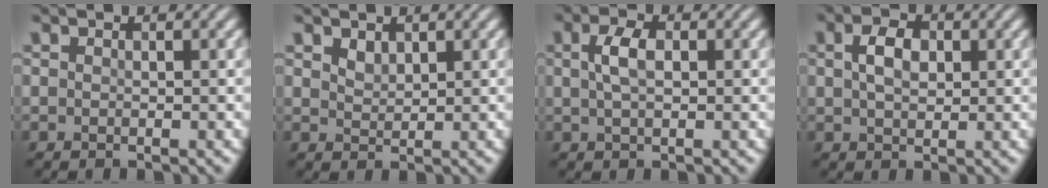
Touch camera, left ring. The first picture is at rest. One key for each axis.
{"total": 1.3, "fx": 1.0, "fy": 0.7, "fz": 0.5, "tx": -0.012, "ty": -0.002, "tz": 0.023}
{"total": 2.6, "fx": 0.5, "fy": 1.4, "fz": 2.2, "tx": -0.048, "ty": 0.004, "tz": 0.007}
{"total": 3.1, "fx": 0.7, "fy": 1.9, "fz": 2.3, "tx": -0.047, "ty": 0.004, "tz": 0.013}